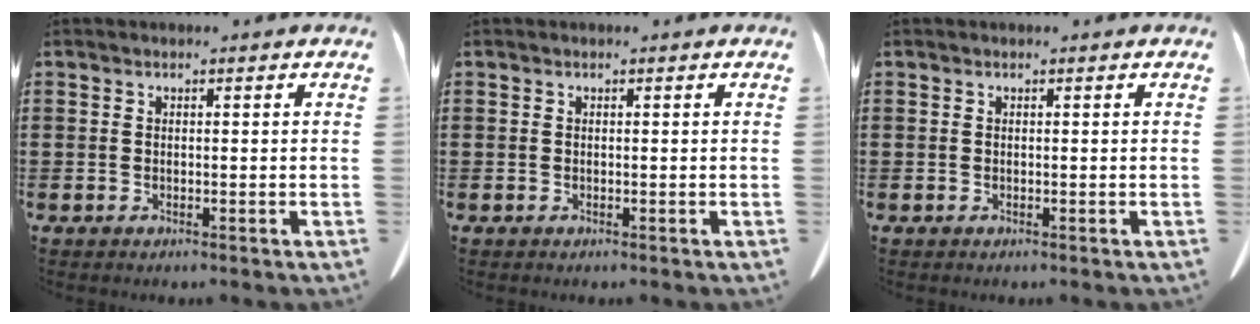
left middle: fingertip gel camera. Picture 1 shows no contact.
{"total": 0.0}
{"total": 0.0}